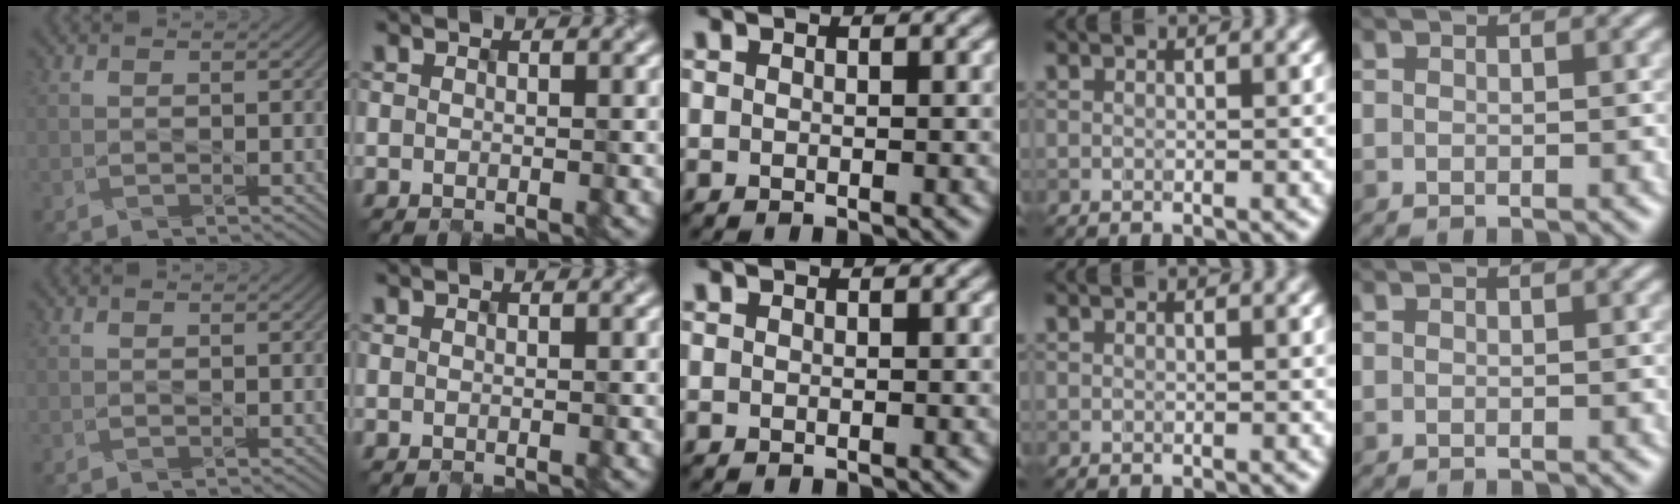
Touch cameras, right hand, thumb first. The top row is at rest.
{}